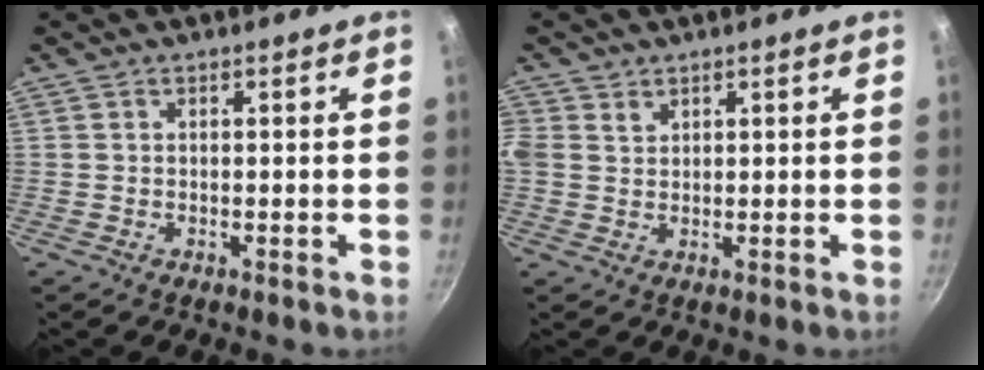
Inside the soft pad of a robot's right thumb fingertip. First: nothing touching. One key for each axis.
{"total": 4.8, "fx": 2.0, "fy": 3.8, "fz": 2.1, "tx": -0.041, "ty": 0.008, "tz": 0.041}